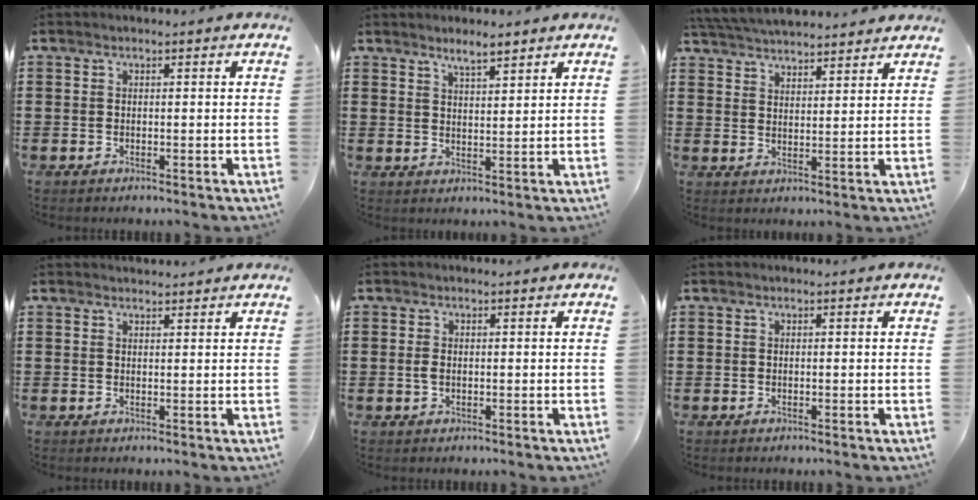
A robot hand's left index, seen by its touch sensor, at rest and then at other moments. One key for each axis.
{"total": 3.3, "fx": 2.9, "fy": 0.4, "fz": 1.5, "tx": -0.036, "ty": -0.001, "tz": 0.052}
{"total": 4.6, "fx": 4.6, "fy": 0.3, "fz": 0.5, "tx": -0.027, "ty": -0.018, "tz": 0.084}
{"total": 1.2, "fx": 1.2, "fy": 0.2, "fz": 0.1, "tx": -0.003, "ty": 0.001, "tz": 0.023}
{"total": 1.6, "fx": -0.2, "fy": 0.9, "fz": 1.3, "tx": -0.033, "ty": 0.001, "tz": -0.007}
{"total": 0.0}